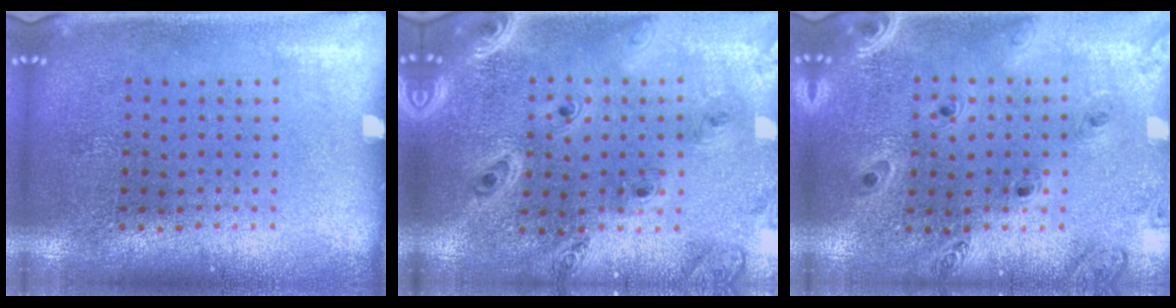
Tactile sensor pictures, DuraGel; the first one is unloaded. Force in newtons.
{"total": 1.8, "press": 1.7, "slide": 0.4}
{"total": 1.3, "press": 1.3, "slide": 0.1}